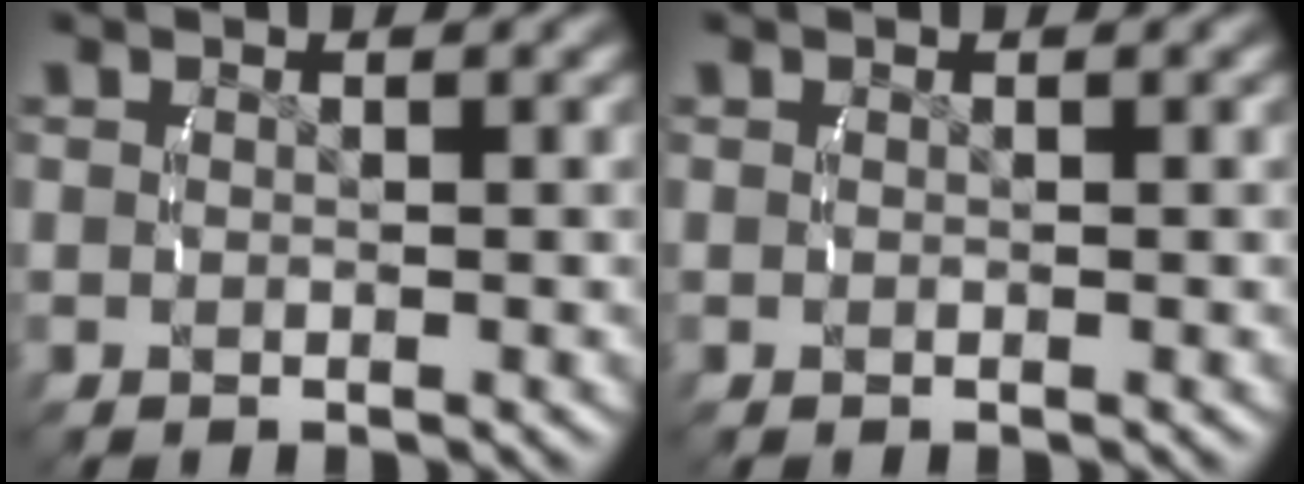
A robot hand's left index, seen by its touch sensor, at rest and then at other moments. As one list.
[{"total": 0.0}]